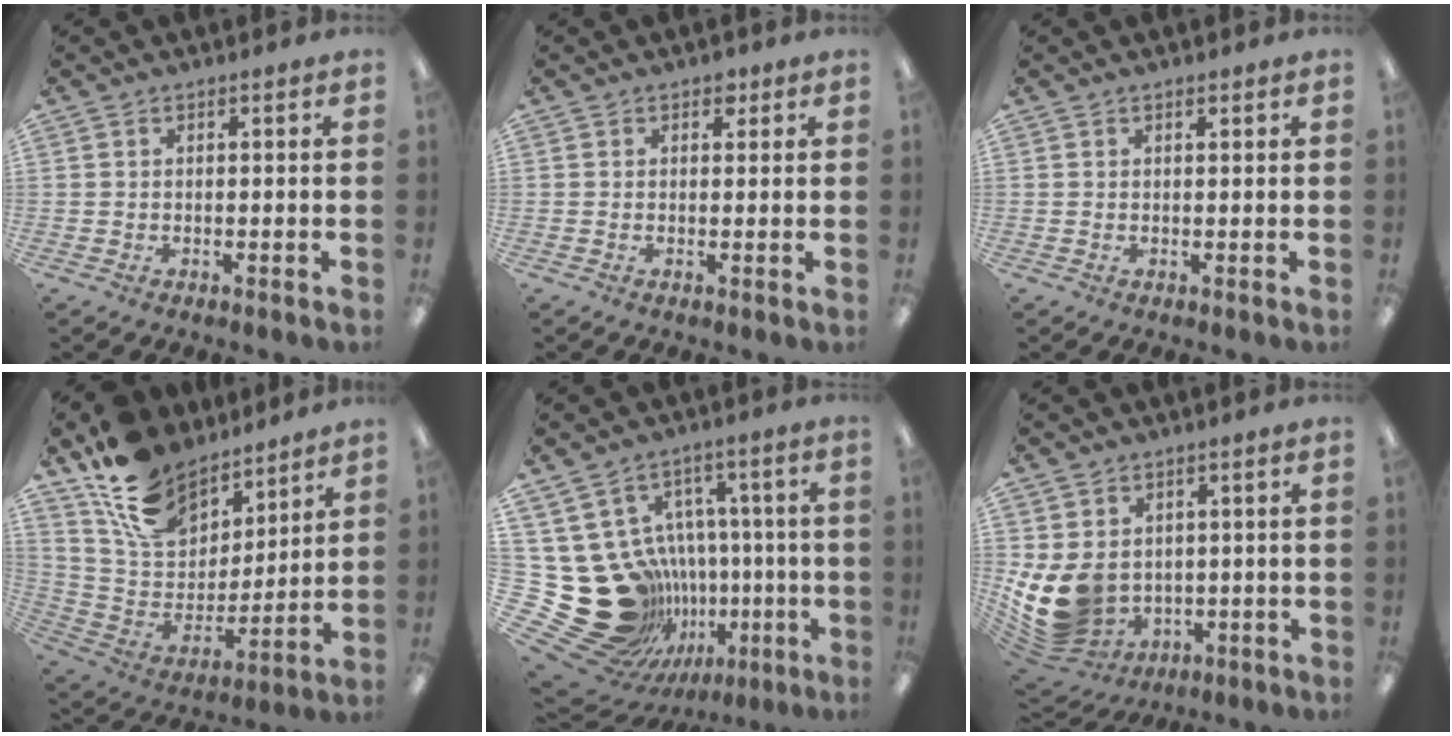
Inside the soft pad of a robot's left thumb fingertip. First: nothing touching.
{"total": 2.0, "force": [1.2, 1.3, 0.8], "torque": [-0.001, -0.003, 0.018]}
{"total": 0.8, "force": [0.6, 0.3, 0.4], "torque": [-0.009, 0.000, 0.012]}
{"total": 19.2, "force": [13.5, 11.1, 8.0], "torque": [-0.164, -0.078, 0.252]}
{"total": 26.4, "force": [-3.8, 22.5, 13.2], "torque": [-0.245, -0.017, 0.019]}
{"total": 11.9, "force": [0.6, 10.0, 6.6], "torque": [-0.158, -0.017, 0.021]}